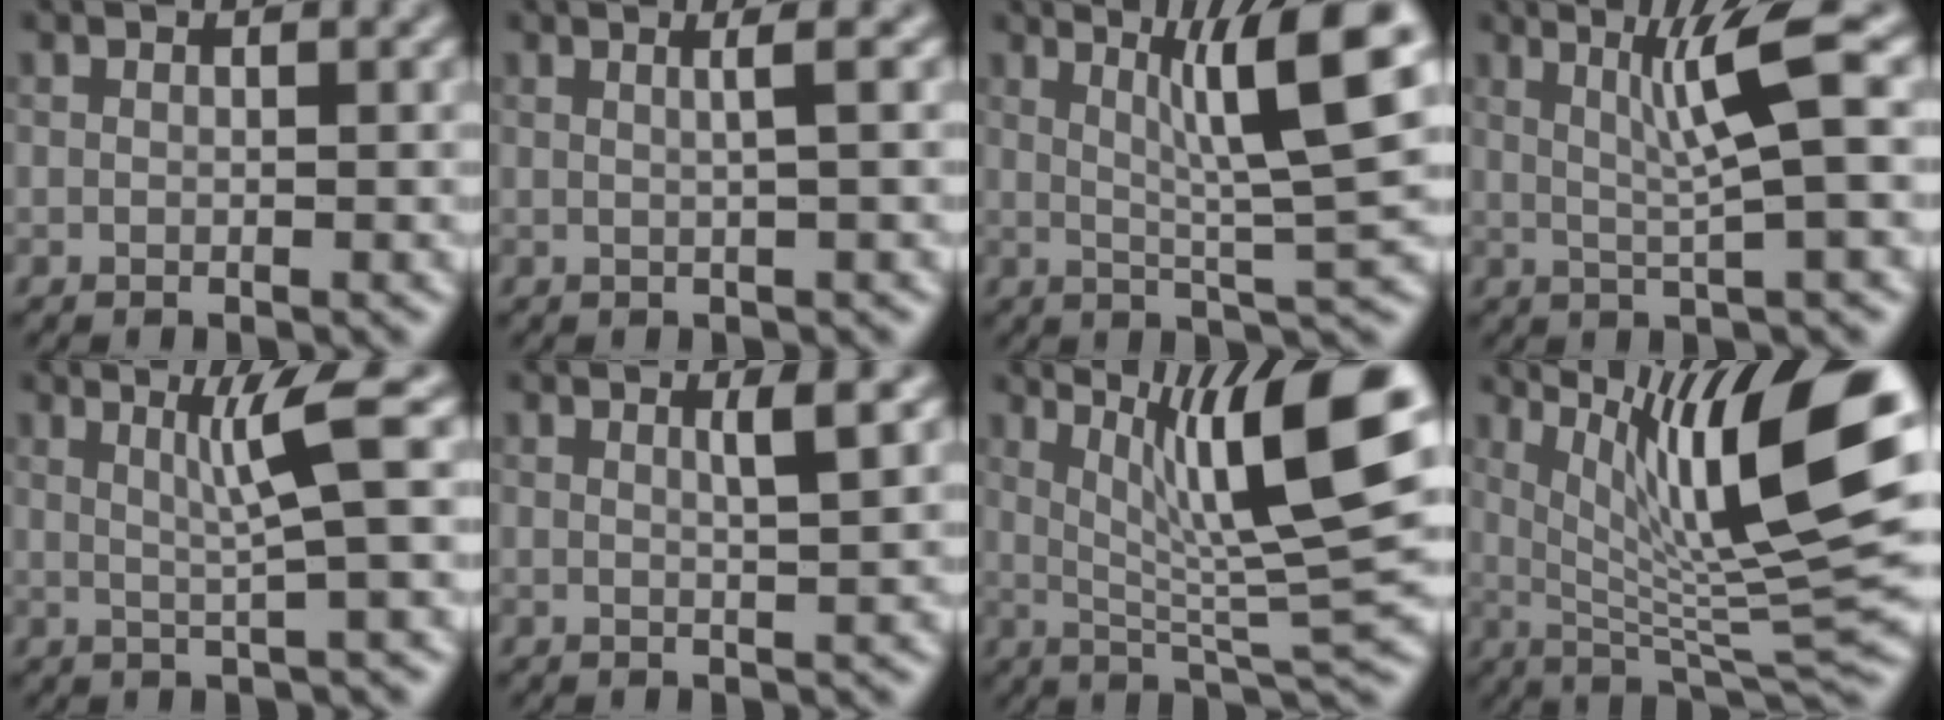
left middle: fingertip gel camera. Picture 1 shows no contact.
{"total": 2.1, "force": [0.5, 0.5, 2.0], "torque": [-0.032, 0.008, -0.001]}
{"total": 8.0, "force": [2.8, 0.9, 7.4], "torque": [-0.113, 0.010, 0.051]}
{"total": 4.8, "force": [1.3, 0.2, 4.6], "torque": [-0.083, 0.003, 0.029]}
{"total": 3.8, "force": [1.1, 0.0, 3.7], "torque": [-0.067, 0.003, 0.024]}
{"total": 2.0, "force": [0.8, 0.4, 1.8], "torque": [-0.024, 0.004, 0.009]}
{"total": 11.2, "force": [3.8, 1.8, 10.4], "torque": [-0.156, 0.002, 0.070]}
{"total": 13.6, "force": [4.3, 2.7, 12.6], "torque": [-0.200, 0.008, 0.082]}